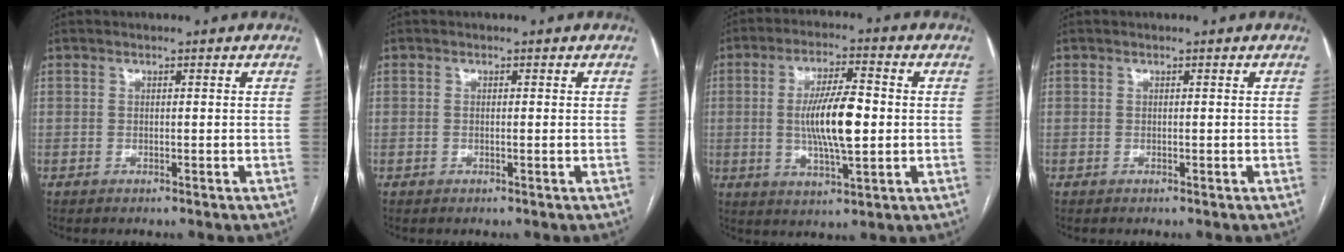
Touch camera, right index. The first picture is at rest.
{"total": 0.5, "force": [-0.1, 0.0, 0.5], "torque": [-0.013, -0.001, 0.000]}
{"total": 10.5, "force": [-0.2, 2.2, 10.3], "torque": [-0.191, 0.002, -0.003]}
{"total": 0.0}